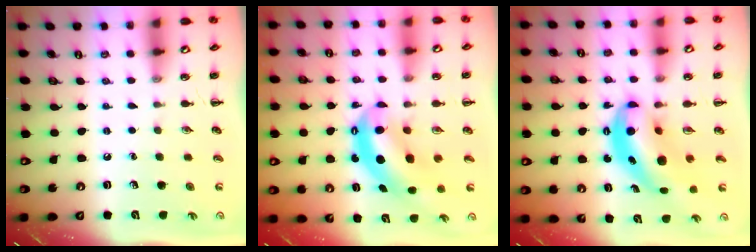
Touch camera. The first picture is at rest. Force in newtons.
{"total": 6.6, "press": 6.5, "slide": 1.5}
{"total": 8.2, "press": 8.0, "slide": 1.7}